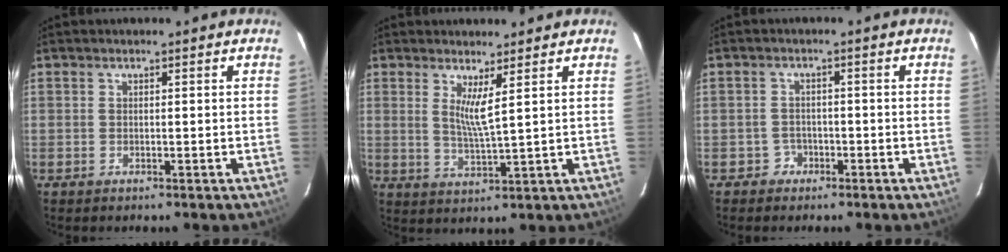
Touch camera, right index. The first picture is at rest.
{"total": 4.4, "force": [2.2, -0.4, 3.8], "torque": [-0.075, -0.017, 0.037]}
{"total": 2.6, "force": [-1.6, 2.0, -0.2], "torque": [0.003, 0.012, -0.026]}